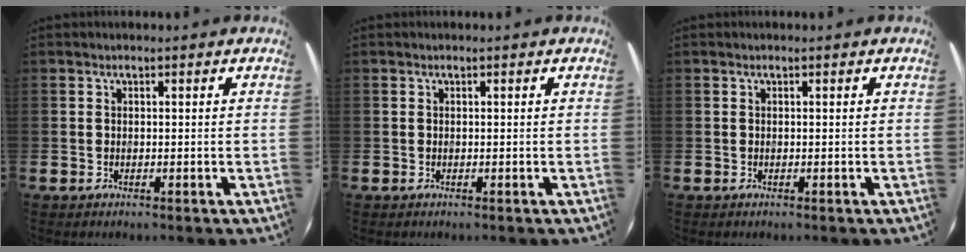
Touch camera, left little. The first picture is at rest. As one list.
[{"total": 0.0}, {"total": 0.0}]